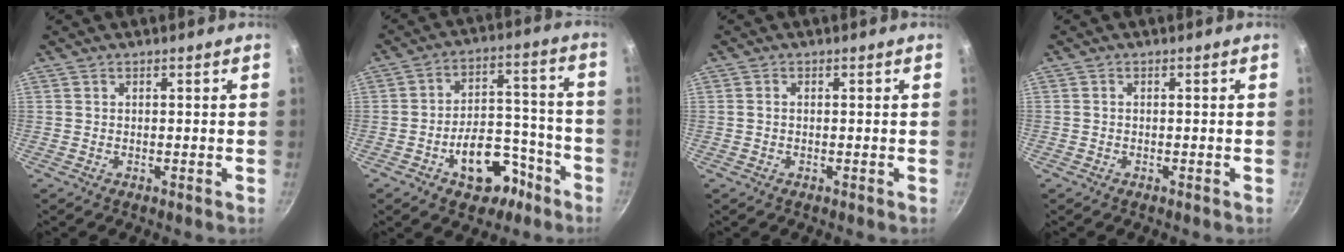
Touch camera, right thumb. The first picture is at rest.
{"total": 13.6, "force": [-7.0, 8.3, 8.1], "torque": [-0.074, 0.072, -0.093]}
{"total": 0.8, "force": [-0.1, 0.6, 0.6], "torque": [-0.011, 0.004, -0.002]}
{"total": 0.7, "force": [-0.4, 0.6, 0.1], "torque": [-0.002, 0.004, -0.007]}